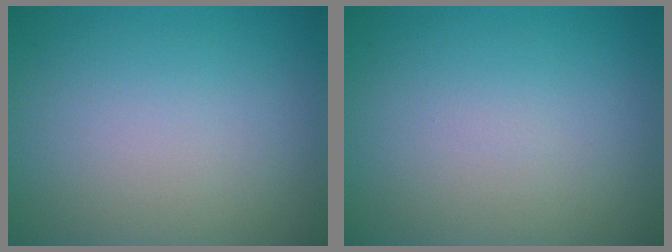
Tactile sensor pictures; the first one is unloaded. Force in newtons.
{"total": 0.0}